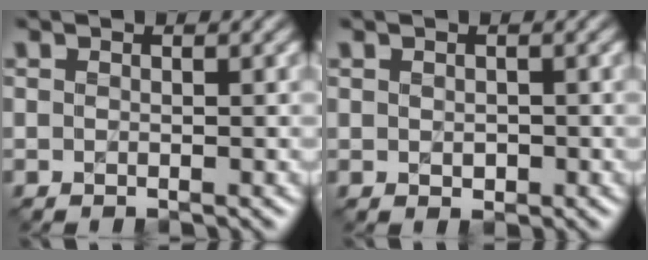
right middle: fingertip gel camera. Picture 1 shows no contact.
{"total": 0.8, "force": [0.5, 0.6, 0.2], "torque": [-0.005, 0.000, 0.008]}